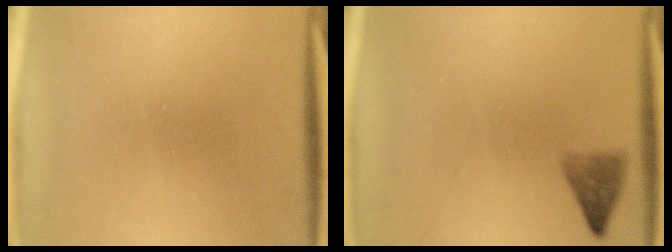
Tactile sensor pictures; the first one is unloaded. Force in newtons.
{"total": 2.0}